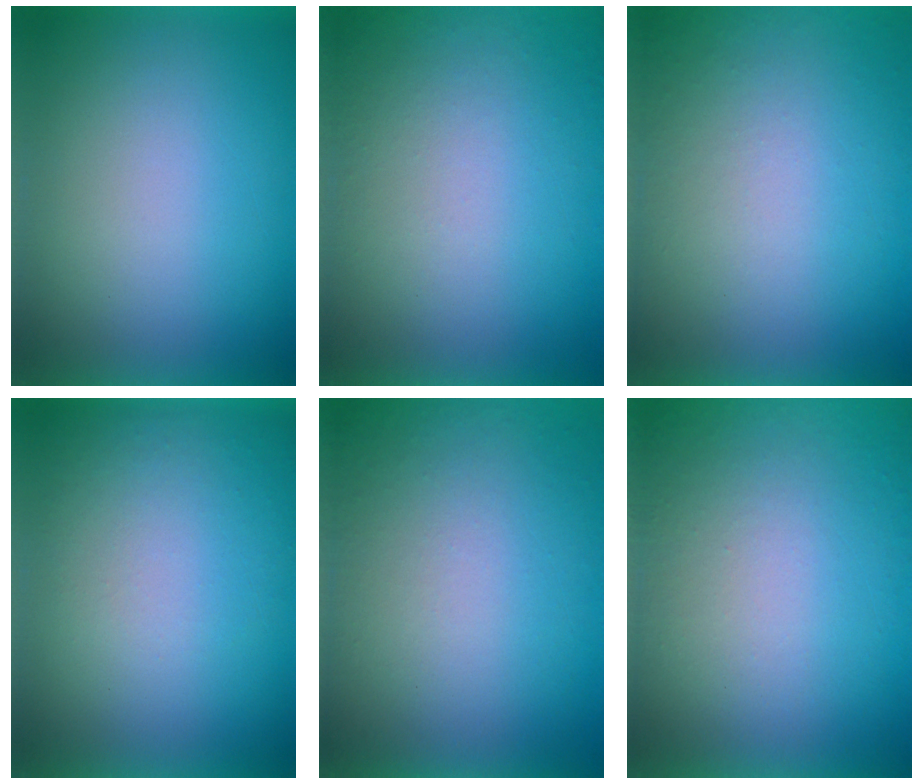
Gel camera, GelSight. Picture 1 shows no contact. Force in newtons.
{"total": 4.7}
{"total": 8.3}
{"total": 1.0}
{"total": 8.3}
{"total": 8.4}